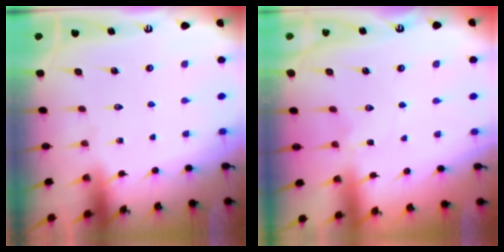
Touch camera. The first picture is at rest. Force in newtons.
{"total": 1.8, "press": 1.7, "slide": 0.2}